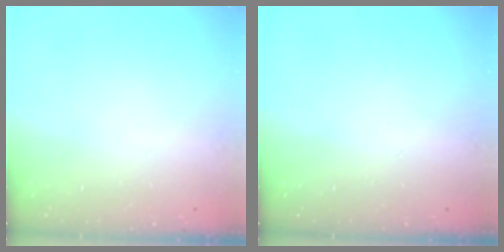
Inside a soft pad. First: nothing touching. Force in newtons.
{"total": 0.0}